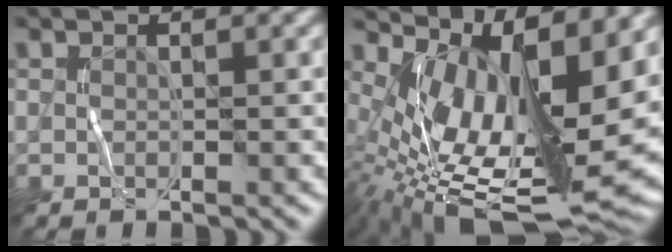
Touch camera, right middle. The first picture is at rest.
{"total": 14.2, "force": [1.5, 5.9, 12.8], "torque": [-0.198, -0.008, 0.050]}